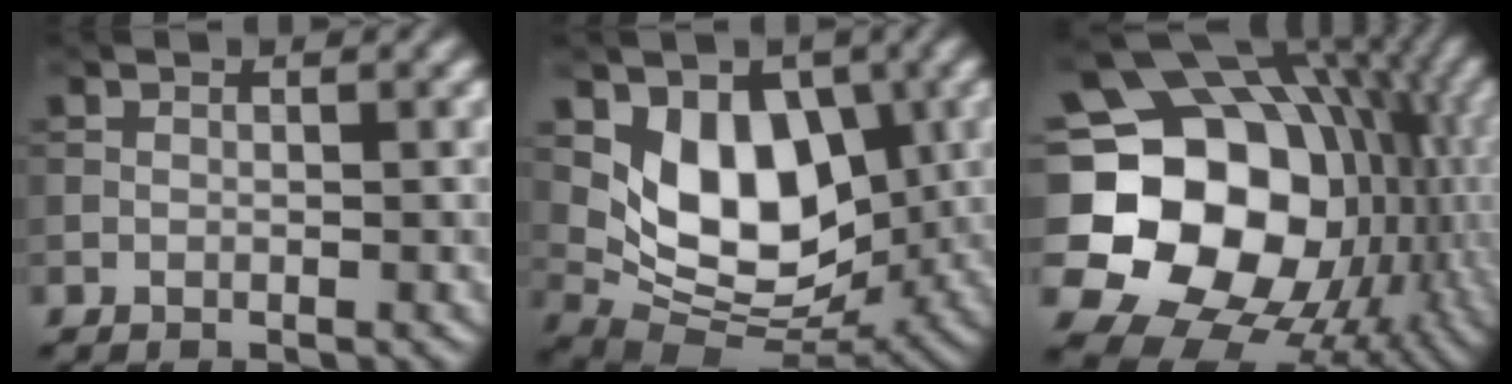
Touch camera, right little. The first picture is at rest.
{"total": 7.9, "force": [1.3, 5.2, 5.8], "torque": [-0.096, -0.022, 0.010]}
{"total": 19.2, "force": [-1.8, 15.5, 11.3], "torque": [-0.218, -0.018, -0.024]}